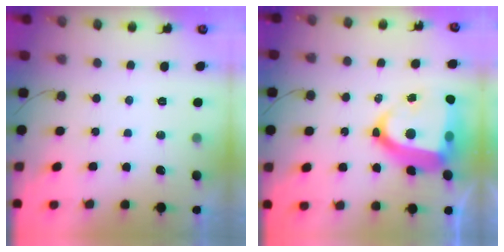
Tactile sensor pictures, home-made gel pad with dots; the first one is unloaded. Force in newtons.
{"total": 20.3, "press": 20.2, "slide": 2.2}